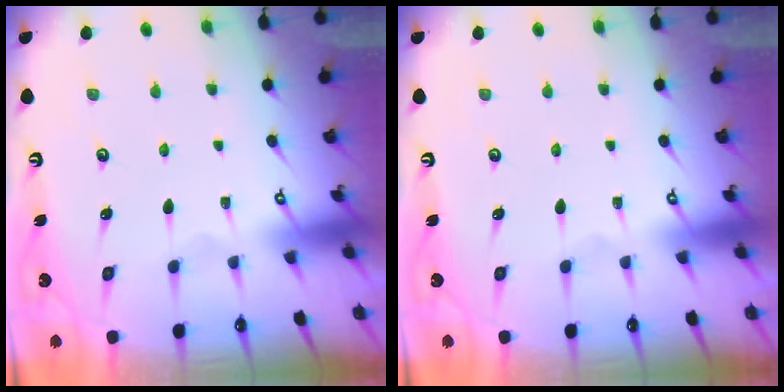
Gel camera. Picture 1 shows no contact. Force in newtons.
{"total": 0.0}